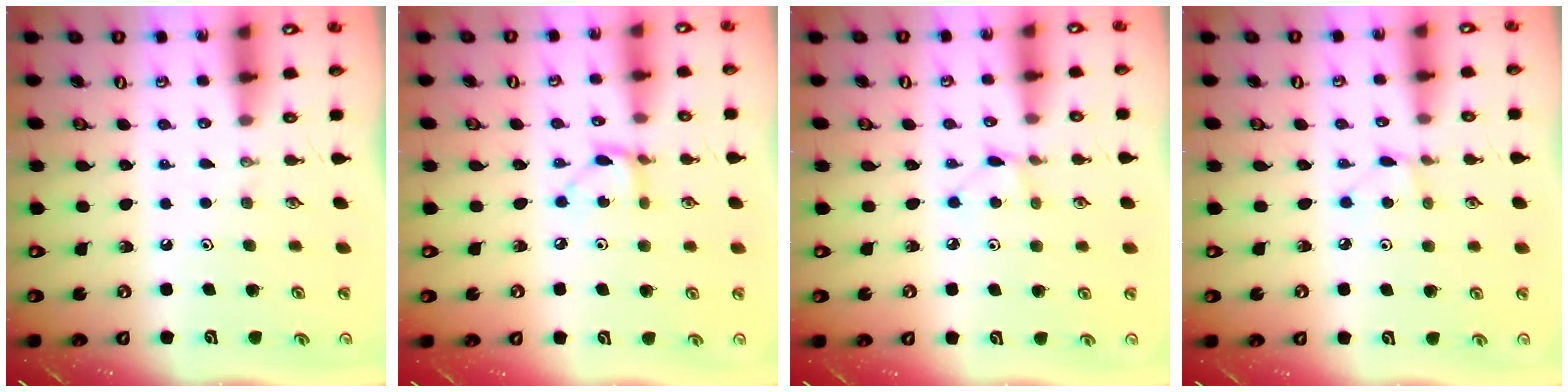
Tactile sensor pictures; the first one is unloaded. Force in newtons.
{"total": 4.4, "press": 4.4, "slide": 0.1}
{"total": 2.9, "press": 2.9, "slide": 0.4}
{"total": 2.6, "press": 2.6, "slide": 0.3}